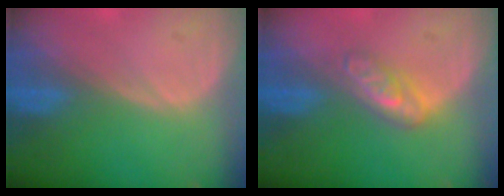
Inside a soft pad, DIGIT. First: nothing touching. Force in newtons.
{"total": 4.8, "press": 4.2, "slide": 2.3}